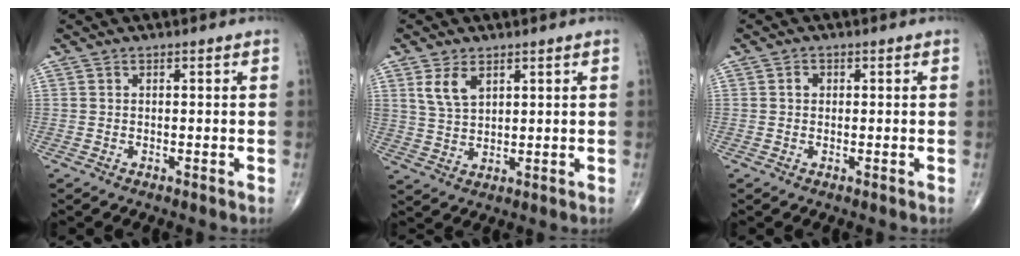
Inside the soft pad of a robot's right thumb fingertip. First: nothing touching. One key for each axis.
{"total": 5.3, "fx": 2.7, "fy": 3.0, "fz": 3.5, "tx": -0.060, "ty": -0.013, "tz": 0.060}
{"total": 1.3, "fx": 0.3, "fy": 1.1, "fz": 0.7, "tx": -0.008, "ty": 0.004, "tz": 0.004}